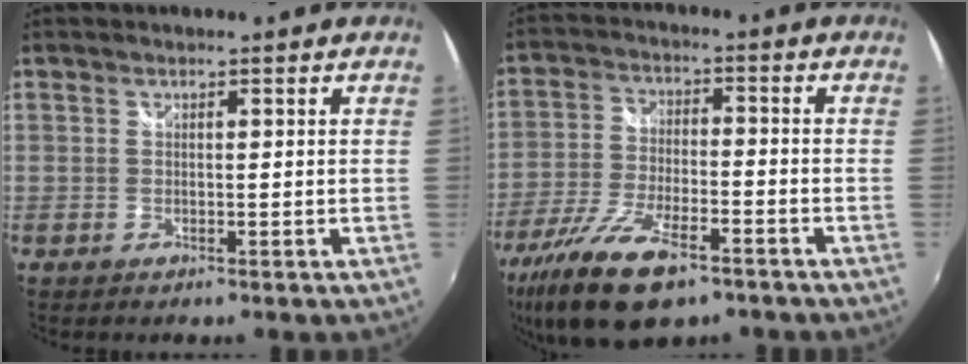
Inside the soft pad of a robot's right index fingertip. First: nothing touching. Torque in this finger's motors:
{"motor_torque": [1.35, -0.78, 0.39, 0.08]}